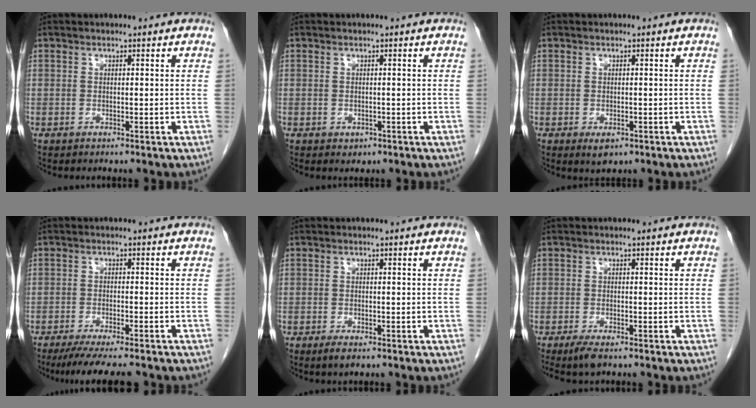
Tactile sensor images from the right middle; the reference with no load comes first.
{"total": 1.0, "force": [-0.4, 0.8, 0.4], "torque": [-0.004, 0.001, 0.000]}
{"total": 2.1, "force": [-1.0, 1.1, 1.5], "torque": [-0.021, -0.001, -0.007]}
{"total": 9.2, "force": [-7.7, 0.9, 5.0], "torque": [-0.069, -0.017, -0.117]}
{"total": 1.9, "force": [-1.2, 0.6, 1.4], "torque": [-0.026, -0.003, -0.017]}
{"total": 3.1, "force": [-2.2, 0.6, 2.1], "torque": [-0.043, -0.009, -0.038]}